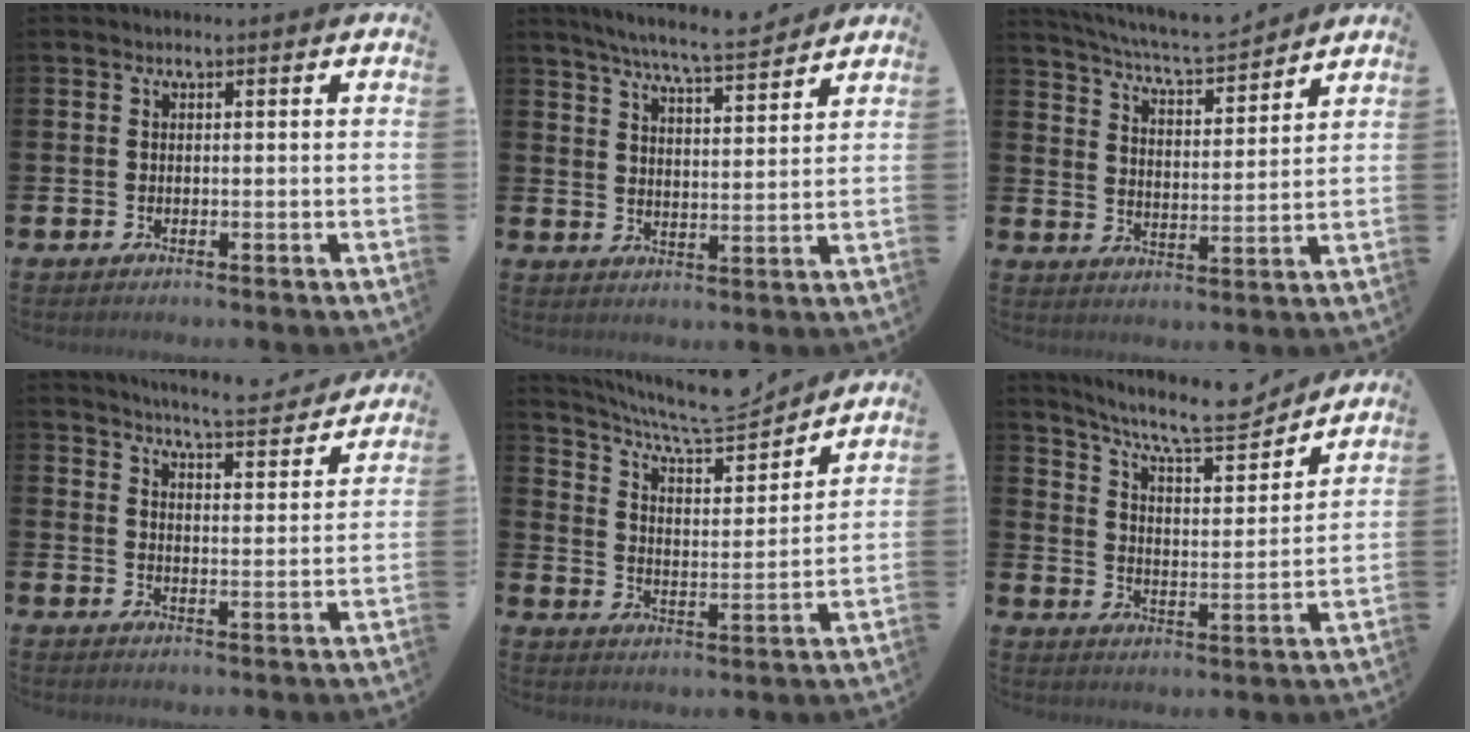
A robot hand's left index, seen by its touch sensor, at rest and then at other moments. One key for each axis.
{"total": 9.8, "fx": 8.7, "fy": 2.0, "fz": 4.0, "tx": -0.099, "ty": -0.058, "tz": 0.149}
{"total": 6.4, "fx": 6.3, "fy": 0.2, "fz": 1.3, "tx": -0.056, "ty": -0.044, "tz": 0.110}
{"total": 5.9, "fx": 5.8, "fy": -0.1, "fz": 1.0, "tx": -0.030, "ty": -0.043, "tz": 0.100}
{"total": 9.1, "fx": 8.3, "fy": 1.5, "fz": 3.2, "tx": -0.091, "ty": -0.057, "tz": 0.146}
{"total": 9.8, "fx": 8.8, "fy": 1.7, "fz": 4.0, "tx": -0.098, "ty": -0.054, "tz": 0.151}